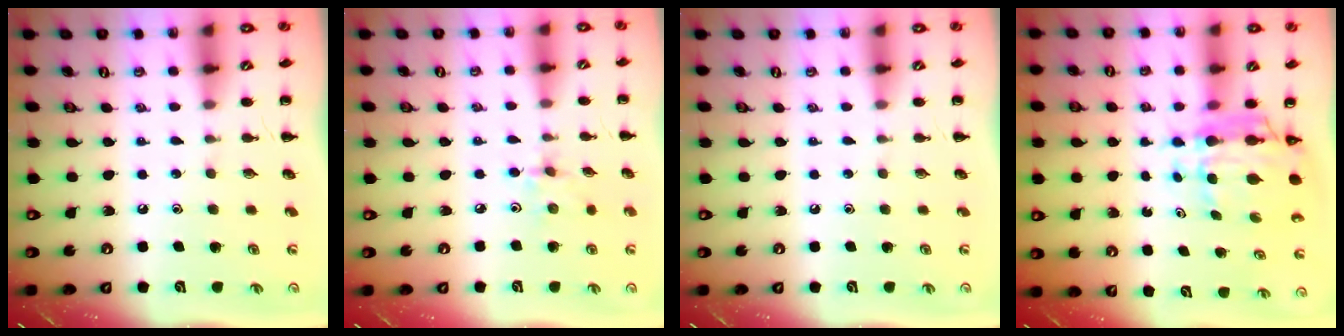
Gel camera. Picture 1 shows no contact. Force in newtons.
{"total": 2.9, "press": 2.7, "slide": 0.9}
{"total": 0.0}
{"total": 7.4, "press": 6.8, "slide": 2.7}